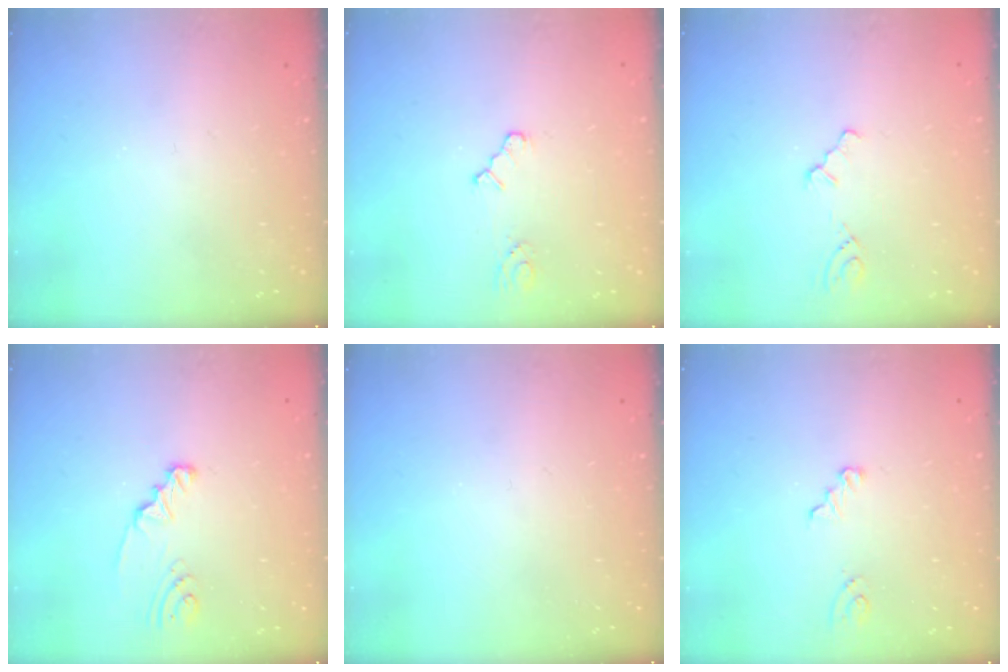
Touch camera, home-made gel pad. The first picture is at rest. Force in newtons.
{"total": 2.5, "press": 2.5, "slide": 0.3}
{"total": 1.5, "press": 1.5, "slide": 0.2}
{"total": 2.3, "press": 2.3, "slide": 0.2}
{"total": 0.0}
{"total": 3.2, "press": 3.1, "slide": 0.3}